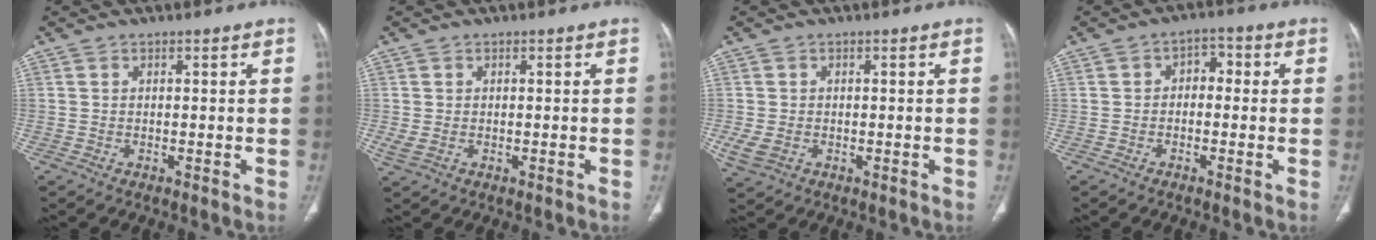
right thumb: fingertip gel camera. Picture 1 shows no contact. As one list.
[{"total": 1.5, "force": [-0.2, 1.0, 1.1], "torque": [-0.034, 0.003, 0.001]}, {"total": 3.6, "force": [-0.8, 2.7, 2.3], "torque": [-0.058, -0.001, -0.005]}, {"total": 3.7, "force": [-0.2, 2.6, 2.6], "torque": [-0.020, 0.020, -0.015]}]